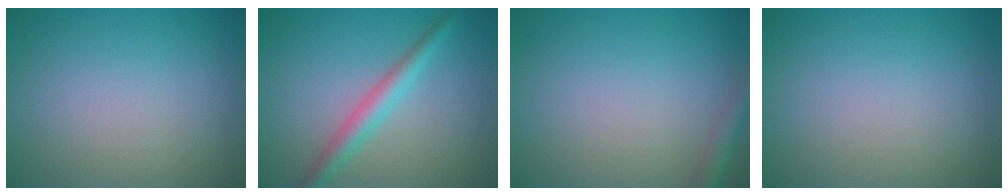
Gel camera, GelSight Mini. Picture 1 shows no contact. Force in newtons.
{"total": 2.9, "press": 2.9, "slide": 0.0}
{"total": 2.0, "press": 2.0, "slide": 0.1}
{"total": 0.0}